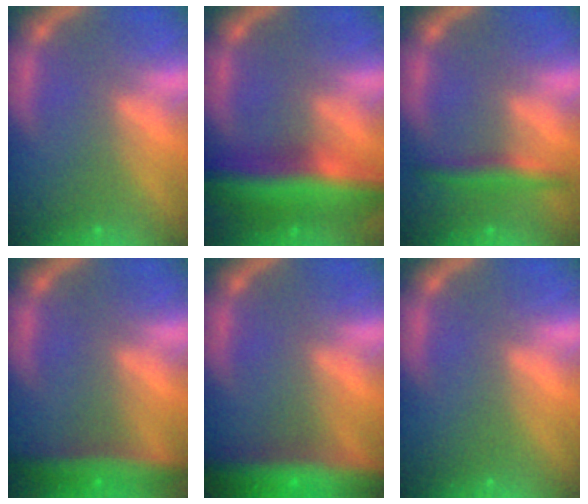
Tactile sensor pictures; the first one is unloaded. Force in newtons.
{"total": 9.5}
{"total": 3.0}
{"total": 5.0}
{"total": 9.0}
{"total": 0.0}